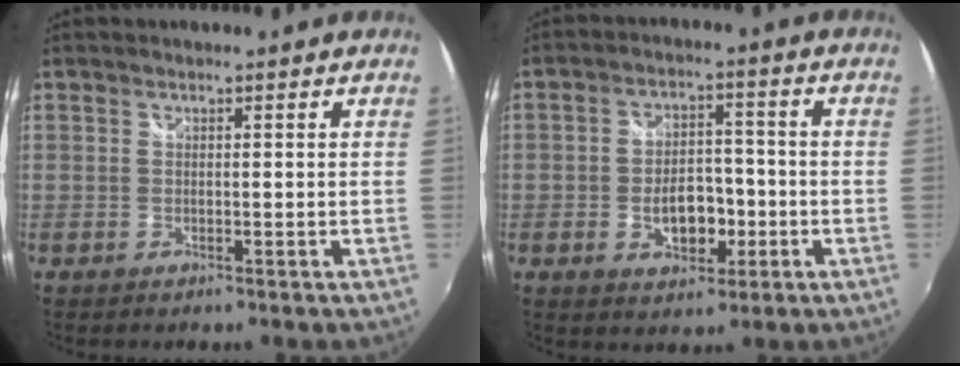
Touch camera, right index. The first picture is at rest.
{"total": 7.9, "force": [-2.5, 4.9, 5.7], "torque": [-0.105, 0.013, -0.030]}